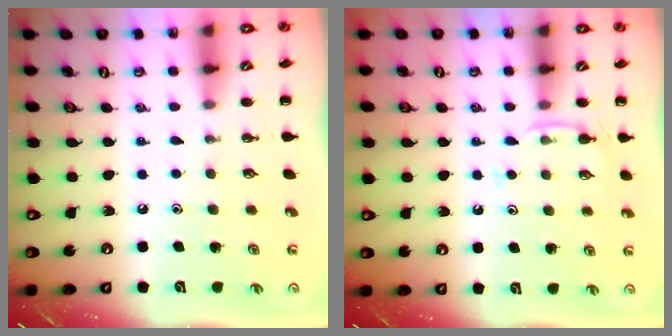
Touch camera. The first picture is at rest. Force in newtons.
{"total": 6.5, "press": 6.3, "slide": 1.6}